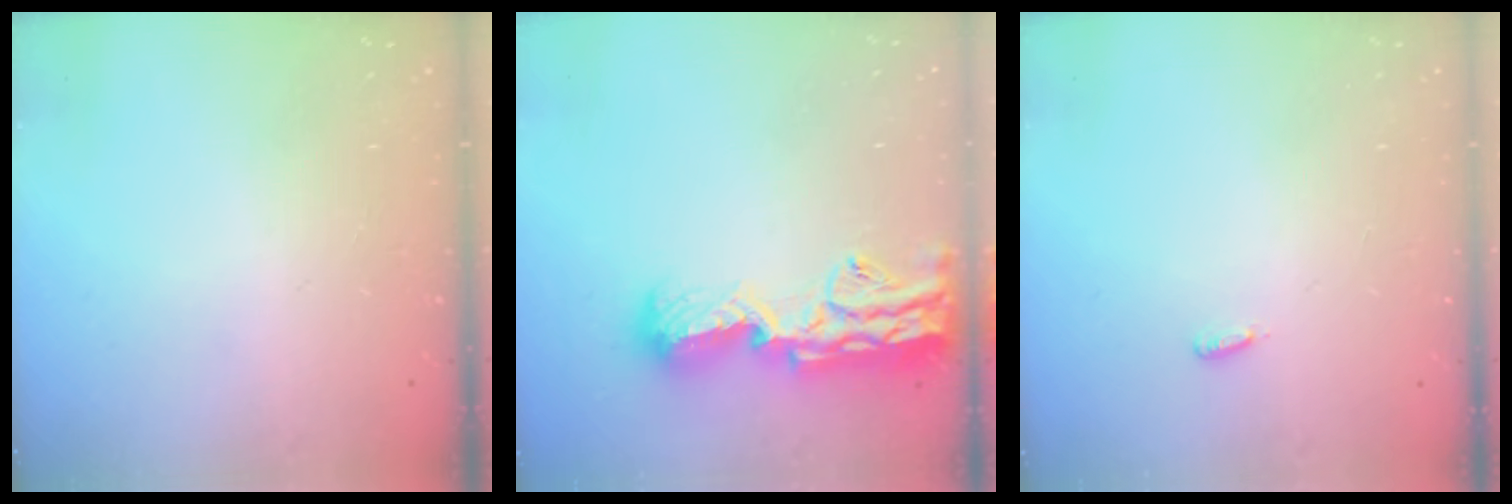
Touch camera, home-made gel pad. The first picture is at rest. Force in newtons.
{"total": 18.1, "press": 17.4, "slide": 5.2}
{"total": 2.7, "press": 2.6, "slide": 0.9}